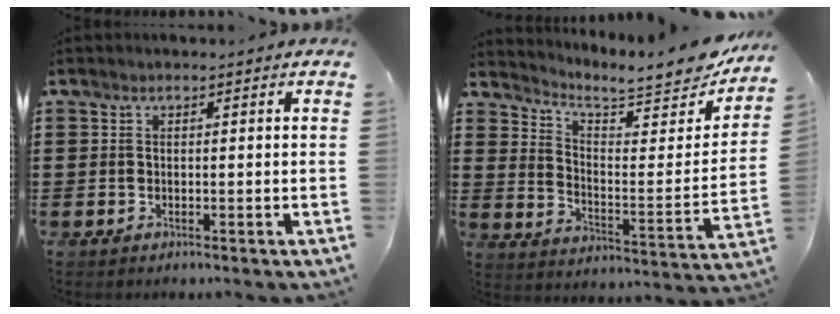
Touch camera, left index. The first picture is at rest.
{"total": 6.6, "force": [6.2, 0.7, 2.0], "torque": [-0.055, -0.053, 0.103]}